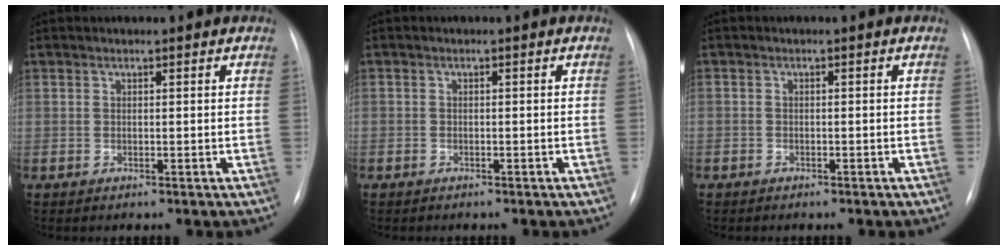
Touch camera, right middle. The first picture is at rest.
{"total": 1.0, "force": [-0.6, 0.7, 0.0], "torque": [-0.008, 0.003, -0.009]}
{"total": 1.4, "force": [-1.0, 0.9, 0.3], "torque": [-0.007, 0.004, -0.013]}